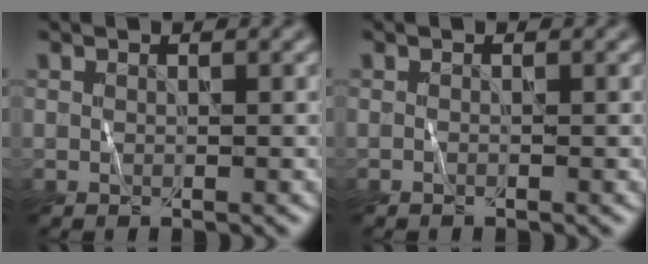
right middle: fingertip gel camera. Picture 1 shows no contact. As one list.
[{"total": 0.0}]